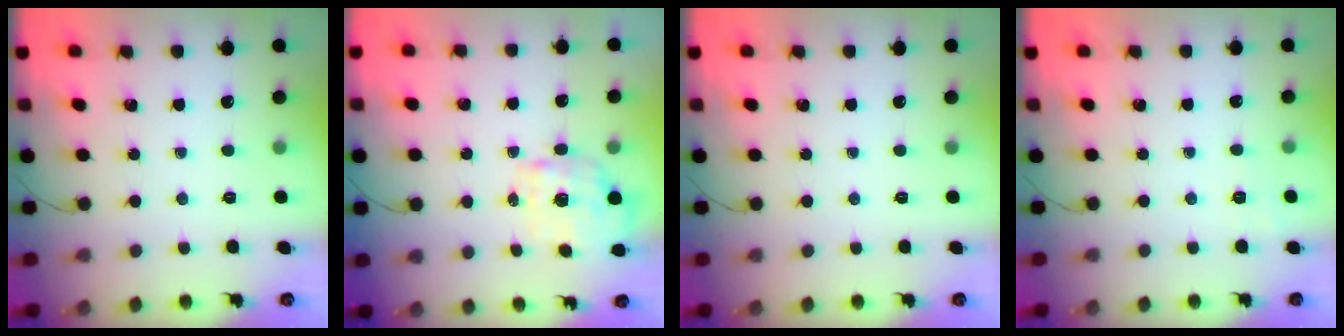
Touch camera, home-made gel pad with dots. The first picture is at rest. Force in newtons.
{"total": 2.6, "press": 2.3, "slide": 1.3}
{"total": 0.0}
{"total": 1.8, "press": 0.1, "slide": 1.8}